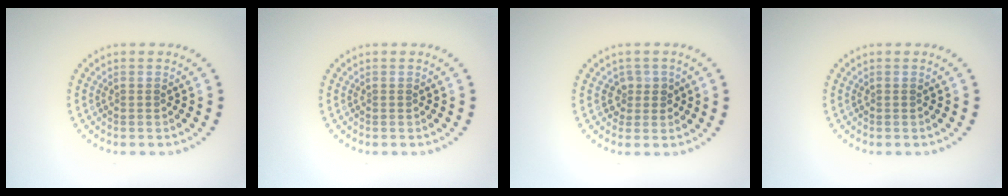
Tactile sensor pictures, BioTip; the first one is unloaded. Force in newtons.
{"total": 0.0}
{"total": 1.3, "press": 1.2, "slide": 0.6}
{"total": 0.0}